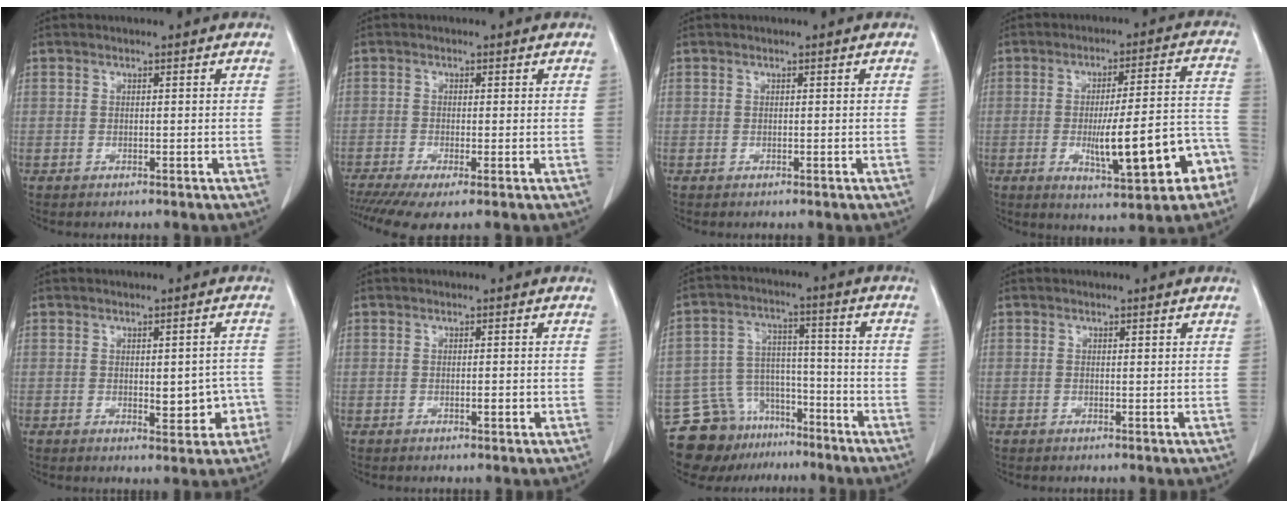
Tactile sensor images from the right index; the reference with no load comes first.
{"total": 6.3, "force": [-3.9, 1.1, 4.8], "torque": [-0.081, -0.013, -0.069]}
{"total": 0.0}
{"total": 14.8, "force": [-4.9, 2.7, 13.7], "torque": [-0.192, 0.015, -0.060]}
{"total": 5.4, "force": [-1.3, 2.5, 4.6], "torque": [-0.046, 0.008, -0.008]}
{"total": 1.1, "force": [-0.3, 0.3, 1.0], "torque": [-0.017, 0.001, -0.003]}
{"total": 11.6, "force": [-9.1, 6.8, 2.5], "torque": [-0.045, 0.044, -0.147]}
{"total": 0.0}